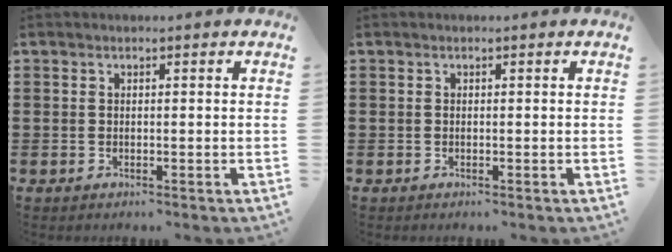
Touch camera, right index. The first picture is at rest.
{"total": 0.0}